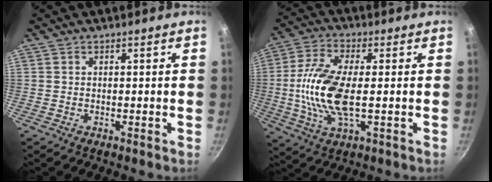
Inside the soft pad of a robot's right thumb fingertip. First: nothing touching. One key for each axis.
{"total": 13.5, "fx": -0.5, "fy": 5.8, "fz": 12.2, "tx": -0.257, "ty": 0.008, "tz": -0.017}